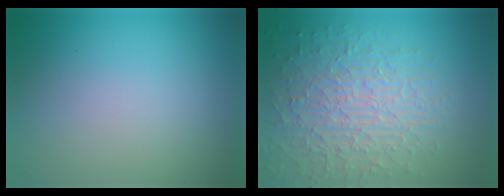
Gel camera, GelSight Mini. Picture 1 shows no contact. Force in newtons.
{"total": 7.5, "press": 5.4, "slide": 5.1}